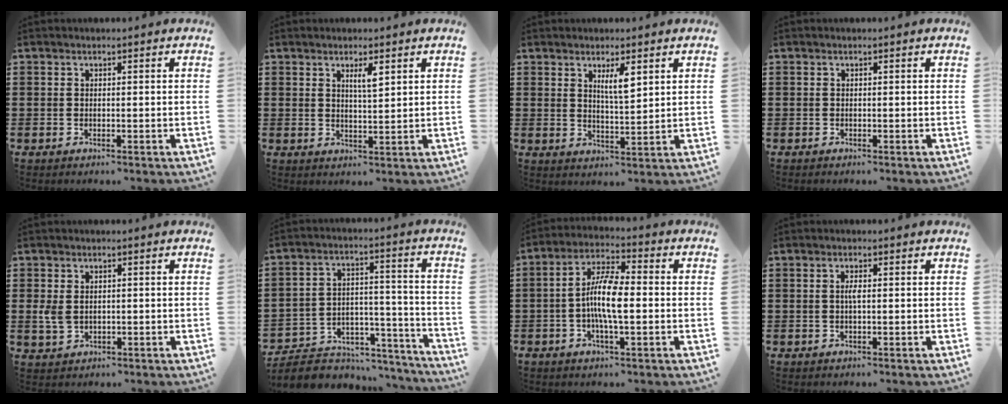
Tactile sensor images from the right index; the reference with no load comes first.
{"total": 2.8, "force": [1.5, 0.6, 2.2], "torque": [-0.037, -0.001, 0.023]}
{"total": 4.0, "force": [2.1, 0.9, 3.3], "torque": [-0.061, 0.002, 0.033]}
{"total": 0.0}
{"total": 2.6, "force": [0.1, 2.0, 1.7], "torque": [-0.053, 0.002, -0.002]}
{"total": 6.0, "force": [-5.3, 2.5, 1.3], "torque": [-0.027, 0.014, -0.104]}
{"total": 7.9, "force": [-1.2, 2.3, 7.4], "torque": [-0.150, 0.000, -0.026]}
{"total": 1.5, "force": [0.1, 0.3, 1.4], "torque": [-0.028, 0.001, 0.000]}